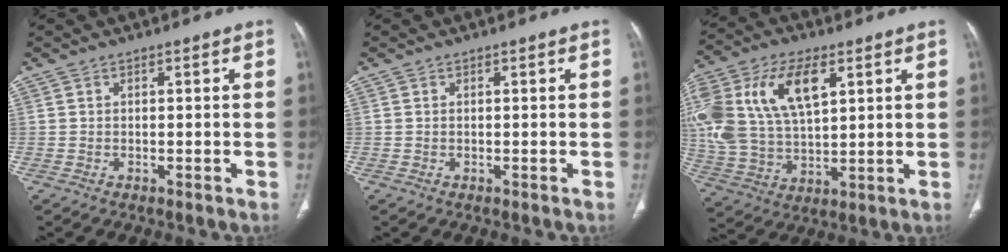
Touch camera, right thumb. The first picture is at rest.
{"total": 0.0}
{"total": 23.3, "force": [7.7, 13.0, 17.8], "torque": [-0.395, 0.005, 0.145]}